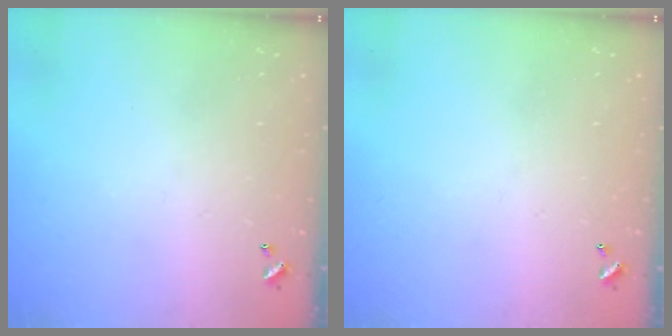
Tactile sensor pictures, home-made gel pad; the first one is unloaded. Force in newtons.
{"total": 0.0}